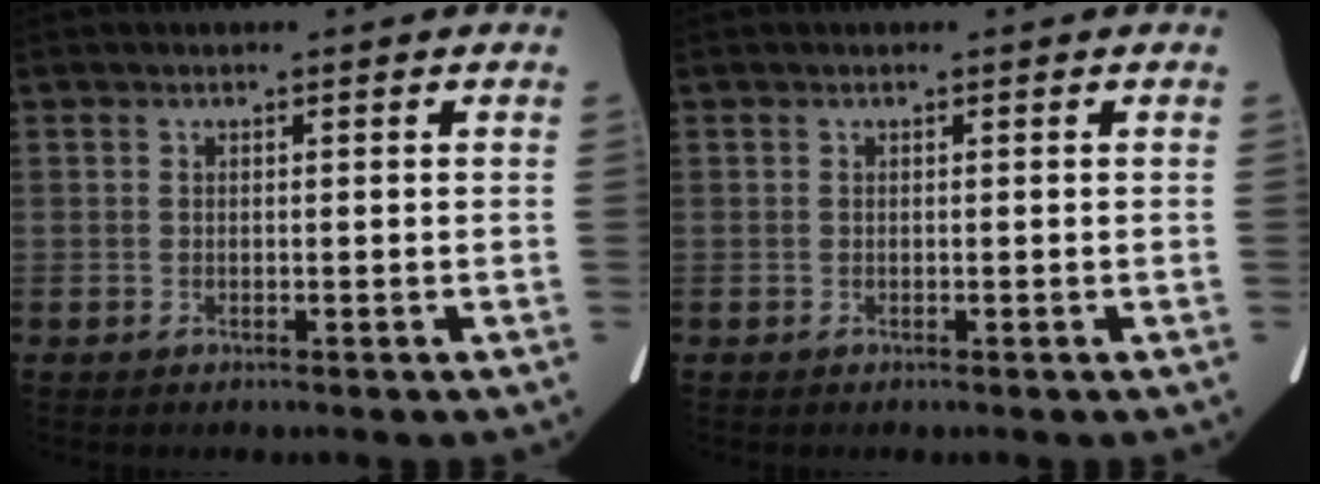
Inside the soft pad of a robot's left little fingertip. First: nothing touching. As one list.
[{"total": 0.0}]